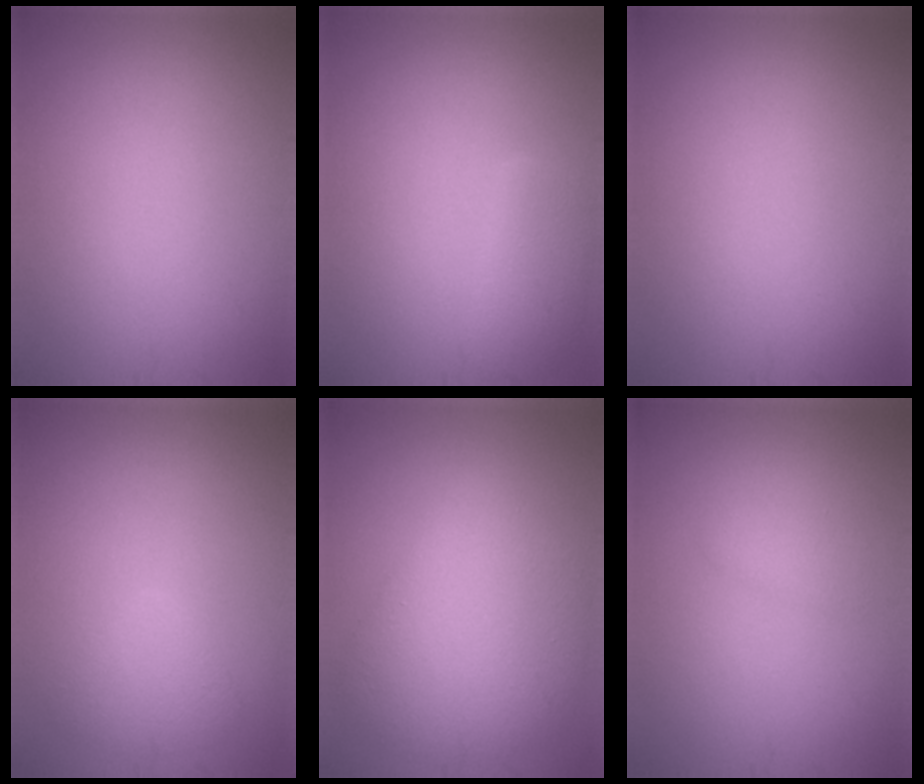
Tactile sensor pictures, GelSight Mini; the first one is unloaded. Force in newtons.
{"total": 2.7, "press": 2.7, "slide": 0.0}
{"total": 0.0}
{"total": 2.0, "press": 2.0, "slide": 0.2}
{"total": 7.0, "press": 7.0, "slide": 0.3}
{"total": 1.3, "press": 1.3, "slide": 0.1}